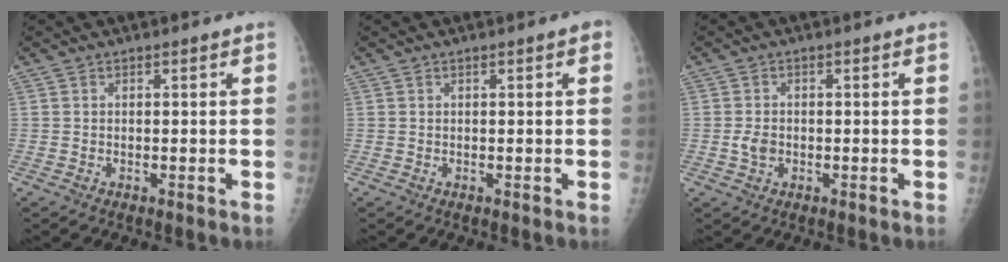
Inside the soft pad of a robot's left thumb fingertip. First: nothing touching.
{"total": 1.2, "force": [0.4, 0.3, 1.1], "torque": [-0.015, 0.005, 0.003]}
{"total": 2.5, "force": [-0.6, 1.9, 1.5], "torque": [-0.021, 0.003, -0.010]}